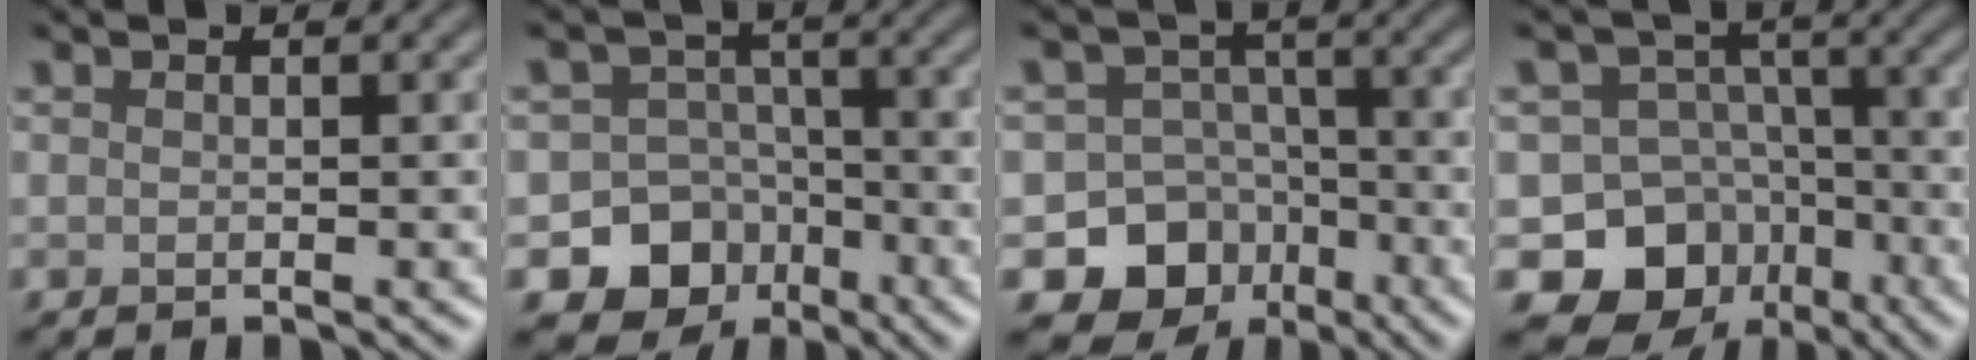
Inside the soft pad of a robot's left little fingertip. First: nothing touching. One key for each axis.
{"total": 8.7, "fx": -4.2, "fy": 7.4, "fz": 1.9, "tx": -0.010, "ty": -0.015, "tz": -0.090}
{"total": 10.0, "fx": -5.2, "fy": 8.4, "fz": 2.0, "tx": -0.015, "ty": -0.014, "tz": -0.101}
{"total": 11.0, "fx": -5.8, "fy": 8.9, "fz": 2.8, "tx": -0.038, "ty": -0.001, "tz": -0.107}